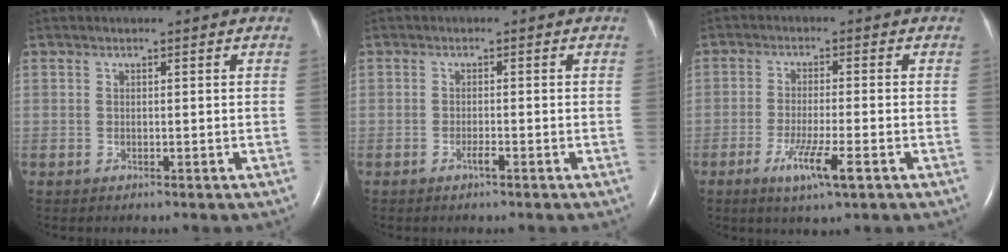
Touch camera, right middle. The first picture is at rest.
{"total": 1.2, "force": [-0.8, 0.0, 0.9], "torque": [-0.022, -0.001, -0.015]}
{"total": 6.5, "force": [-3.1, 0.2, 5.6], "torque": [-0.109, -0.015, -0.054]}